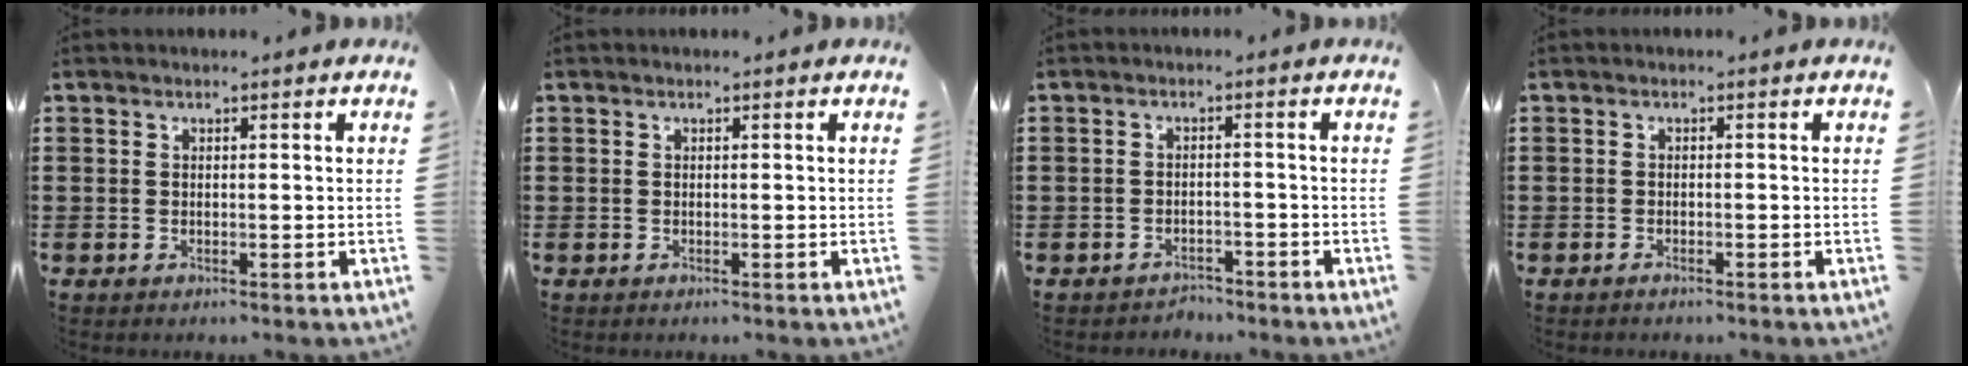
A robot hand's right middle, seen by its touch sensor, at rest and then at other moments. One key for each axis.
{"total": 0.0}
{"total": 2.2, "fx": -2.1, "fy": 0.4, "fz": -0.3, "tx": -0.003, "ty": 0.000, "tz": -0.048}
{"total": 0.7, "fx": -0.6, "fy": 0.1, "fz": 0.2, "tx": -0.007, "ty": -0.004, "tz": -0.011}